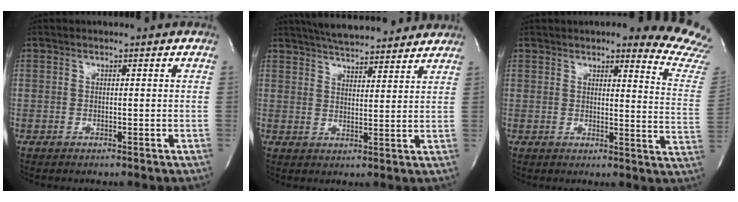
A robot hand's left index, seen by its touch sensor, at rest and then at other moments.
{"total": 14.9, "force": [13.5, 3.0, 5.6], "torque": [-0.088, 0.026, 0.190]}
{"total": 13.6, "force": [12.9, 0.9, 4.2], "torque": [-0.024, -0.098, 0.108]}